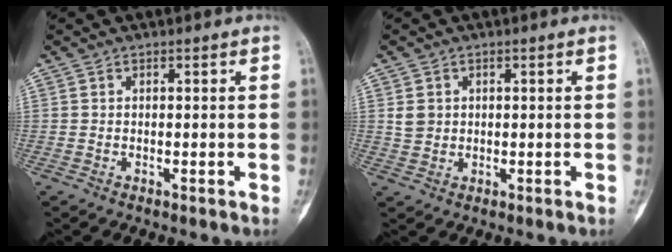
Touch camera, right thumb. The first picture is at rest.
{"total": 2.7, "force": [0.6, 2.4, 1.1], "torque": [-0.010, 0.001, 0.016]}